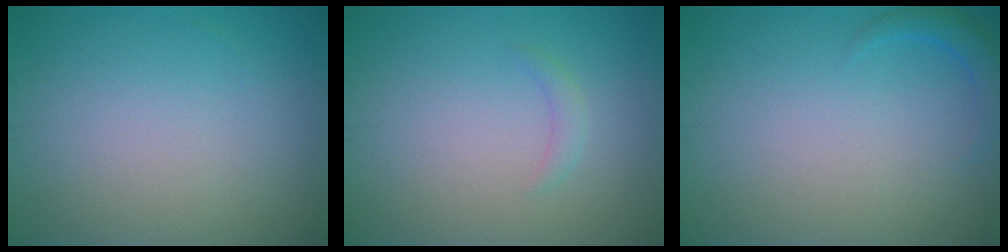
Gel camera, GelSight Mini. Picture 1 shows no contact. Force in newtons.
{"total": 1.0, "press": 1.0, "slide": 0.1}
{"total": 1.7, "press": 1.6, "slide": 0.2}